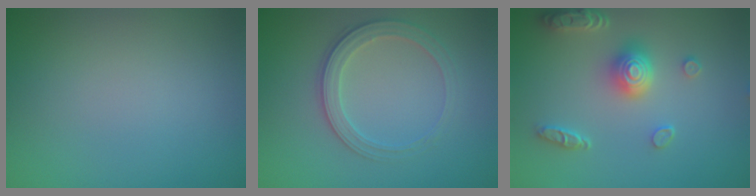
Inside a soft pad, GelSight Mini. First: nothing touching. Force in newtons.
{"total": 2.8, "press": 2.7, "slide": 0.8}
{"total": 4.8, "press": 4.0, "slide": 2.7}